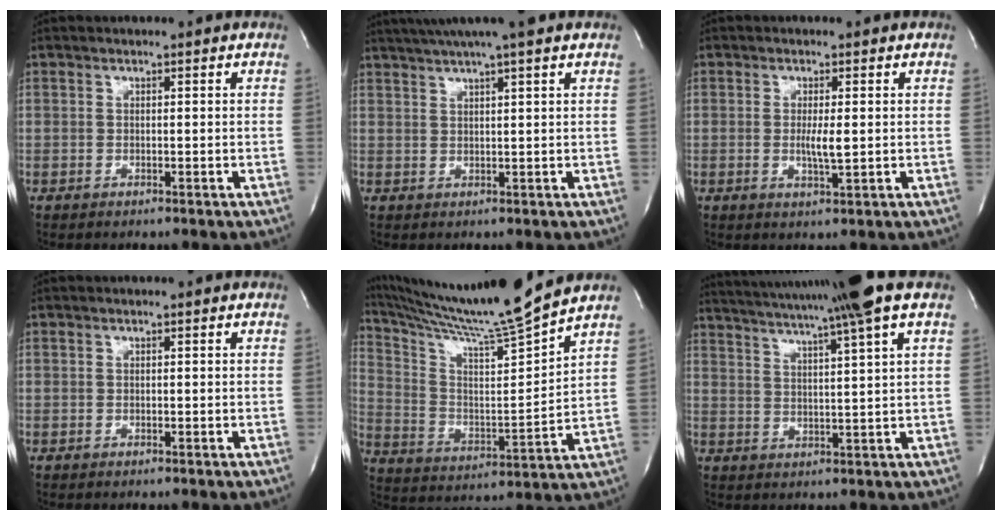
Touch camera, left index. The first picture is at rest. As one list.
[{"total": 9.2, "force": [7.3, -0.5, 5.6], "torque": [-0.096, 0.030, 0.099]}, {"total": 3.0, "force": [0.0, 0.3, 3.0], "torque": [-0.059, -0.006, 0.001]}, {"total": 0.0}, {"total": 17.1, "force": [15.6, -2.8, 6.4], "torque": [-0.132, -0.043, 0.262]}, {"total": 16.7, "force": [13.5, -2.2, 9.6], "torque": [-0.171, -0.011, 0.191]}]